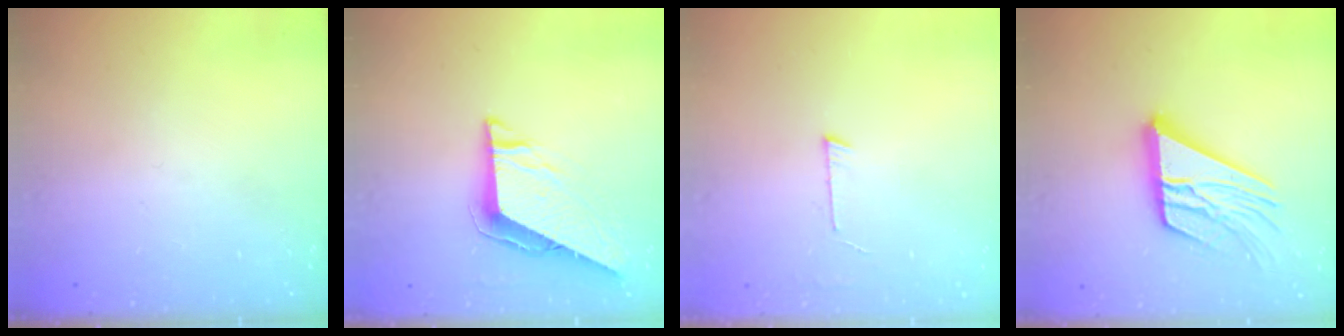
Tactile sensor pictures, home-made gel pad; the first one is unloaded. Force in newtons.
{"total": 7.6, "press": 7.6, "slide": 0.3}
{"total": 4.2, "press": 4.2, "slide": 0.4}
{"total": 17.5, "press": 17.4, "slide": 1.7}